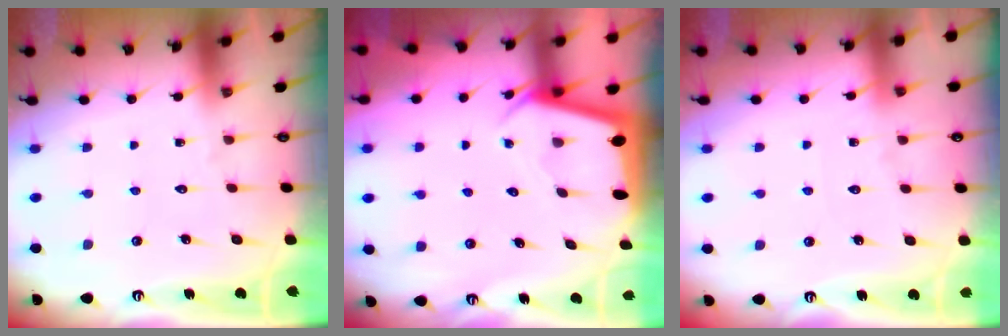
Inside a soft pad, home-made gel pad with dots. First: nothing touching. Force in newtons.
{"total": 2.5, "press": 2.5, "slide": 0.2}
{"total": 2.7, "press": 2.7, "slide": 0.4}